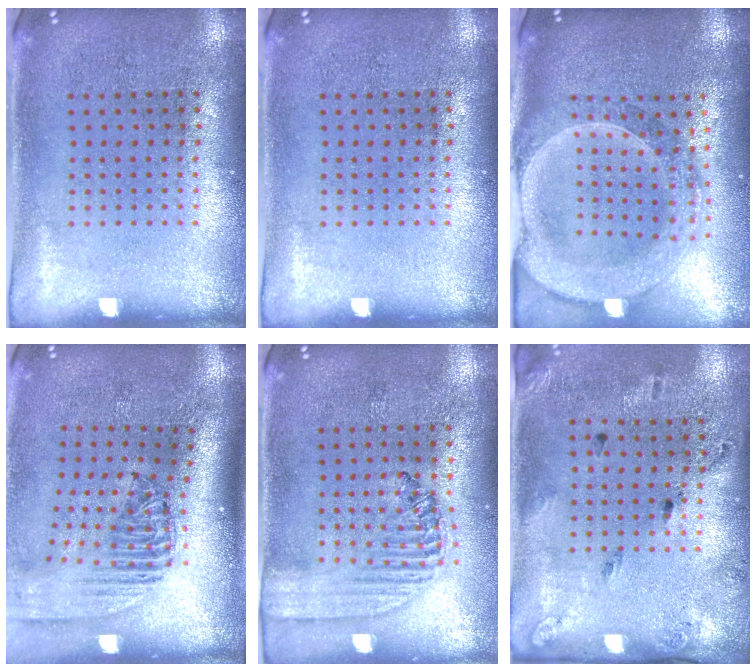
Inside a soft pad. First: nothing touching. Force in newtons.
{"total": 0.0}
{"total": 2.8, "press": 2.4, "slide": 1.3}
{"total": 2.4, "press": 1.8, "slide": 1.5}
{"total": 1.4, "press": 1.4, "slide": 0.5}
{"total": 1.8, "press": 1.1, "slide": 1.5}